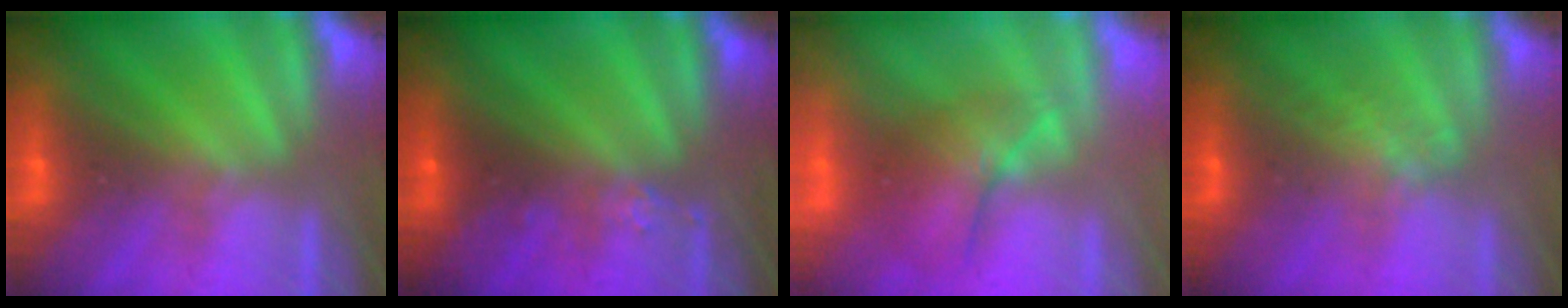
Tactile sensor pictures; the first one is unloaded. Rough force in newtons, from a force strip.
{"total": 2.4}
{"total": 2.3}
{"total": 1.3}